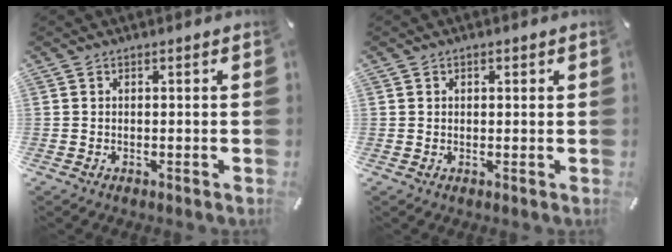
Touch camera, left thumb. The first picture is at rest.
{"total": 1.1, "force": [0.3, 1.0, 0.3], "torque": [0.003, 0.002, 0.002]}